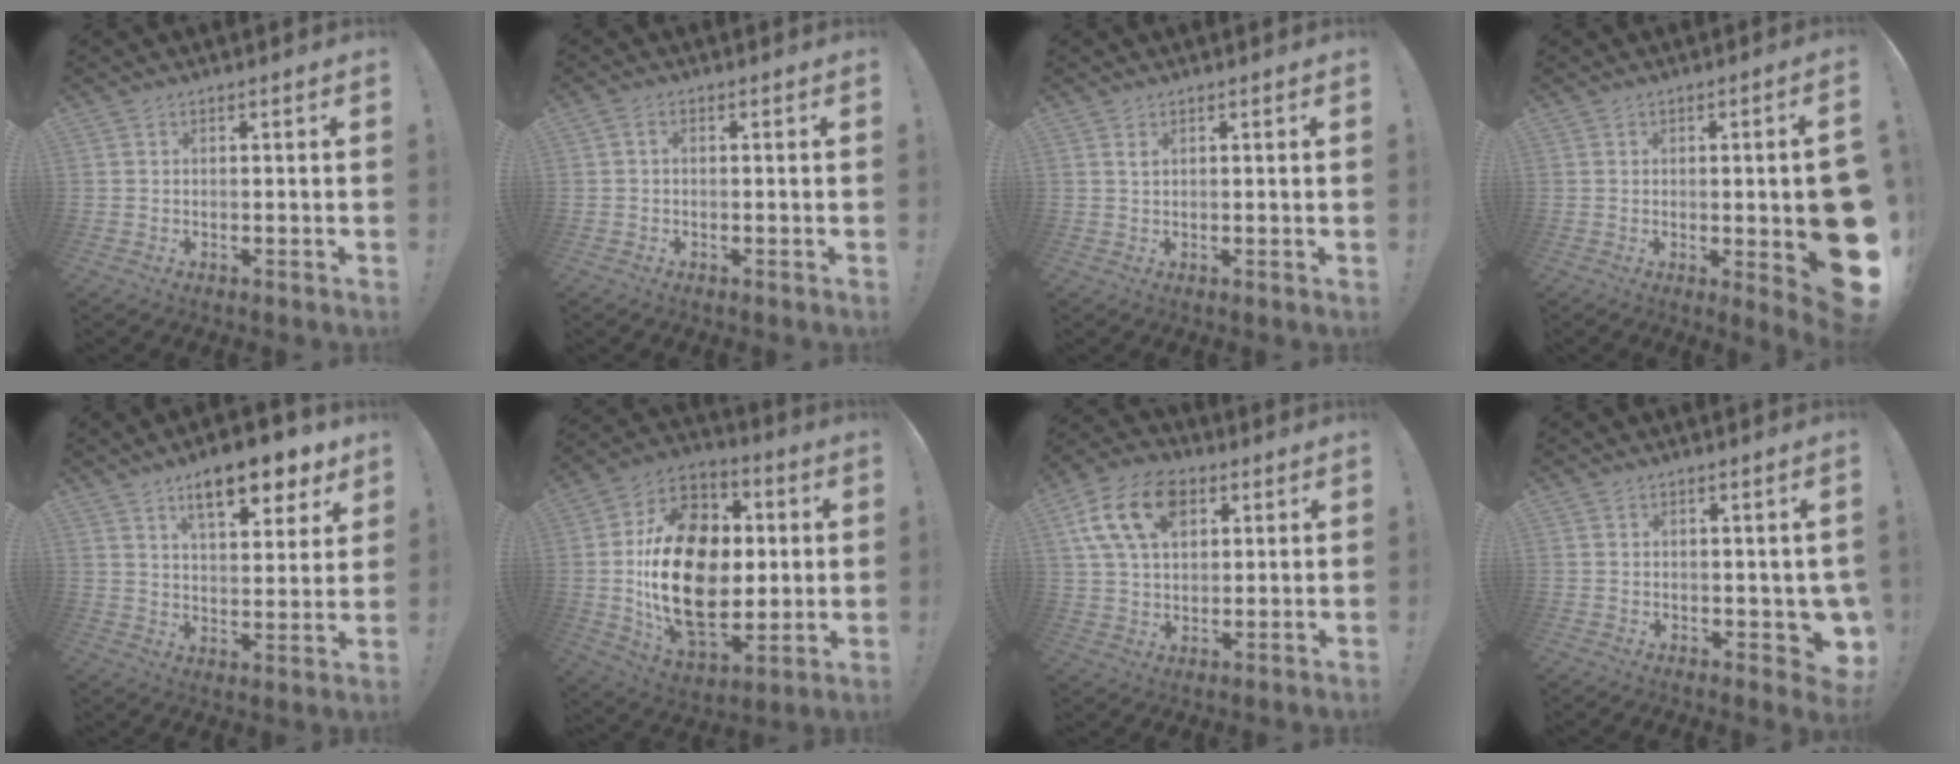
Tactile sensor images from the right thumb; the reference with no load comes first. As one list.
[{"total": 1.0, "force": [-0.4, 0.6, 0.7], "torque": [-0.021, 0.006, -0.006]}, {"total": 1.1, "force": [0.6, 0.2, 0.9], "torque": [-0.013, 0.000, 0.008]}, {"total": 12.5, "force": [-1.9, 2.5, 12.1], "torque": [-0.139, -0.011, -0.016]}, {"total": 13.8, "force": [9.0, 4.7, 9.3], "torque": [-0.131, -0.054, 0.147]}, {"total": 26.0, "force": [0.0, 18.0, 18.8], "torque": [-0.333, 0.005, 0.016]}, {"total": 16.3, "force": [6.8, 10.7, 10.3], "torque": [-0.175, -0.014, 0.130]}, {"total": 5.3, "force": [-0.2, 3.2, 4.2], "torque": [-0.036, -0.002, 0.005]}]